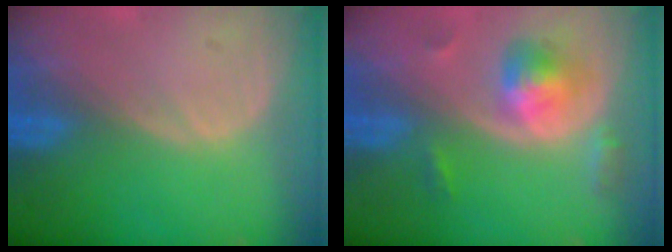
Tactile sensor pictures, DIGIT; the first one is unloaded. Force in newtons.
{"total": 5.6, "press": 5.1, "slide": 2.2}